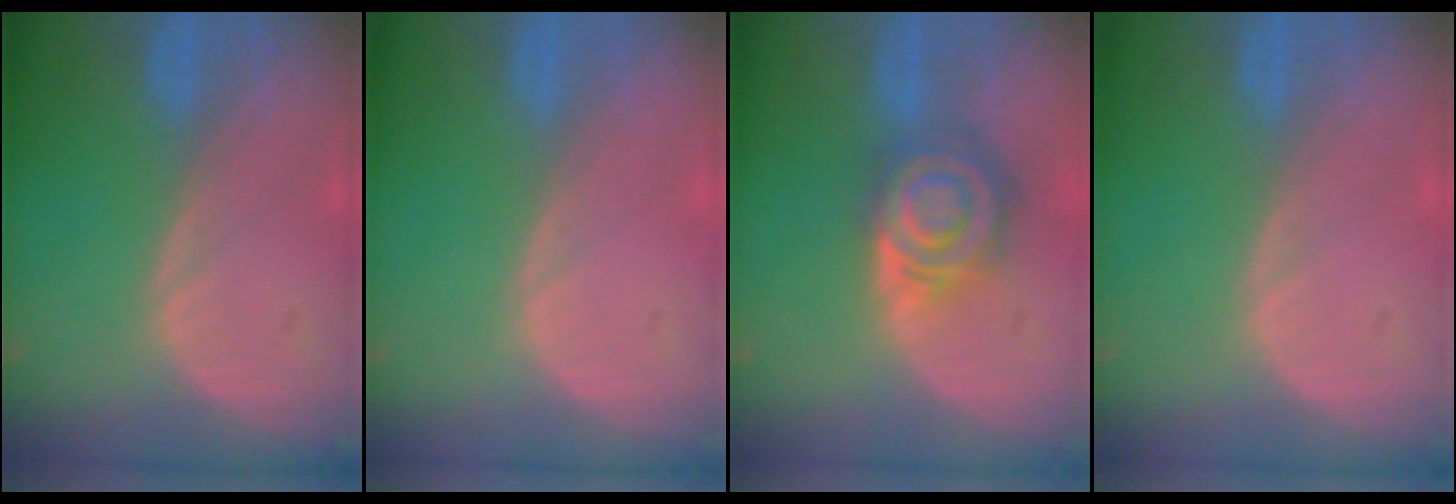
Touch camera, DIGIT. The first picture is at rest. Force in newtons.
{"total": 0.0}
{"total": 8.0, "press": 7.1, "slide": 3.7}
{"total": 0.0}